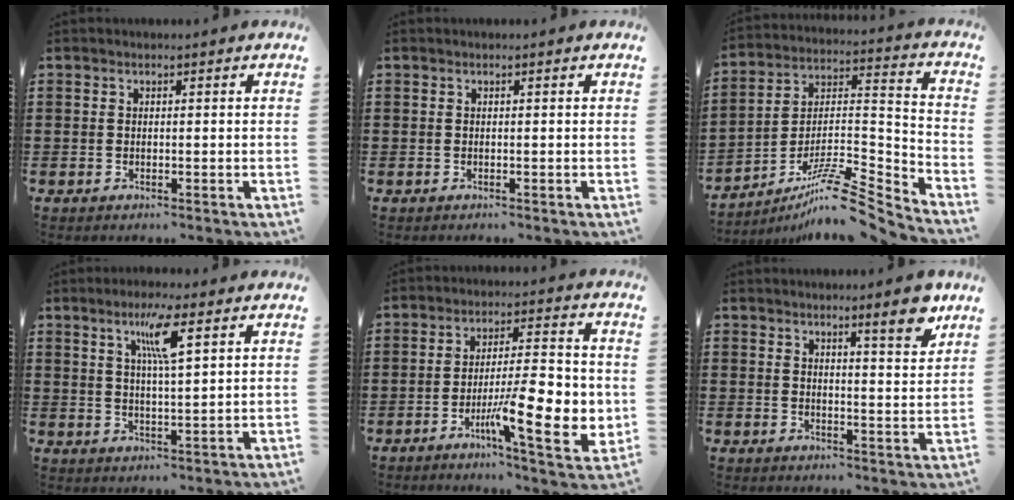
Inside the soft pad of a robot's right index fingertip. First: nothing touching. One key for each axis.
{"total": 0.0}
{"total": 10.4, "fx": -8.2, "fy": 1.3, "fz": 6.2, "tx": -0.103, "ty": 0.011, "tz": -0.161}
{"total": 6.2, "fx": 3.1, "fy": 0.4, "fz": 5.3, "tx": -0.113, "ty": 0.006, "tz": 0.049}
{"total": 12.6, "fx": -3.2, "fy": 3.1, "fz": 11.9, "tx": -0.184, "ty": -0.013, "tz": -0.057}
{"total": 5.8, "fx": 4.5, "fy": 0.4, "fz": 3.6, "tx": -0.058, "ty": -0.015, "tz": 0.073}